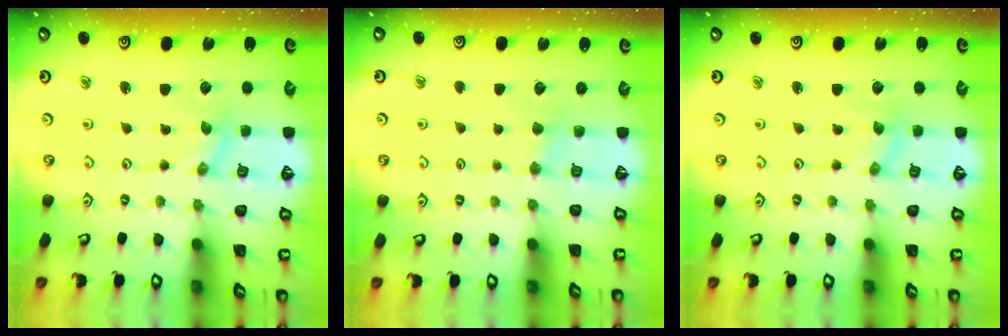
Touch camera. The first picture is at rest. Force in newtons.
{"total": 2.2, "press": 2.2, "slide": 0.4}
{"total": 0.0}